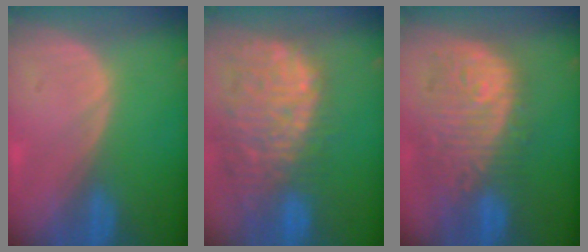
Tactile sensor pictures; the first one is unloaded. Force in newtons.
{"total": 14.2, "press": 11.7, "slide": 8.0}
{"total": 11.9, "press": 10.7, "slide": 5.3}